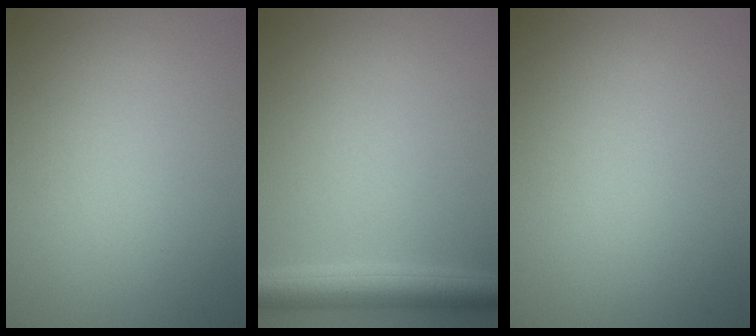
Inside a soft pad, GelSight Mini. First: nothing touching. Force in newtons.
{"total": 3.8, "press": 3.8, "slide": 0.1}
{"total": 0.0}